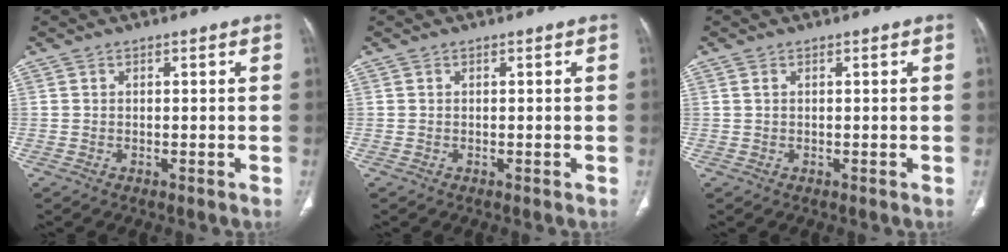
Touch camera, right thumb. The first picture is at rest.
{"total": 0.0}
{"total": 0.7, "force": [0.4, 0.3, 0.5], "torque": [-0.014, 0.007, 0.009]}